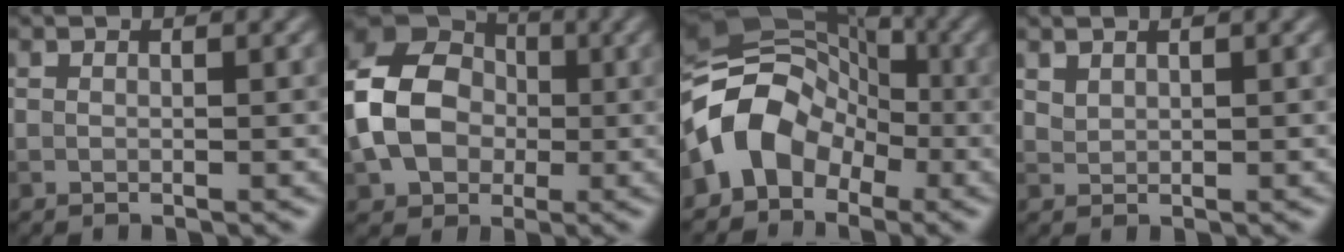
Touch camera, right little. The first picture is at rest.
{"total": 9.6, "force": [-0.5, 7.3, 6.2], "torque": [-0.140, -0.001, -0.015]}
{"total": 7.7, "force": [-3.0, 5.7, 4.2], "torque": [-0.057, 0.016, -0.072]}
{"total": 1.1, "force": [1.0, 0.3, 0.2], "torque": [-0.011, 0.000, 0.027]}